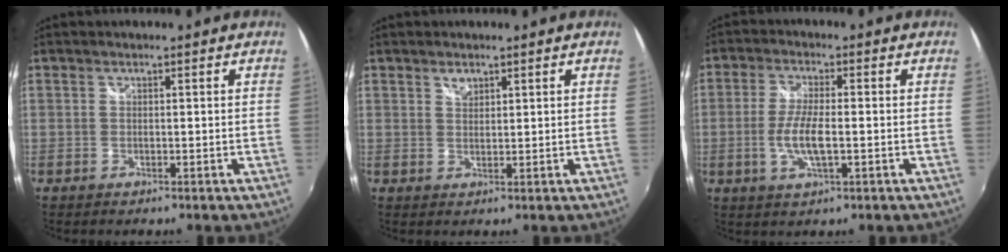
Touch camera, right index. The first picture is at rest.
{"total": 1.9, "force": [1.3, 1.1, 0.8], "torque": [-0.010, 0.002, 0.024]}
{"total": 7.1, "force": [-1.4, 1.9, 6.7], "torque": [-0.137, -0.006, -0.028]}